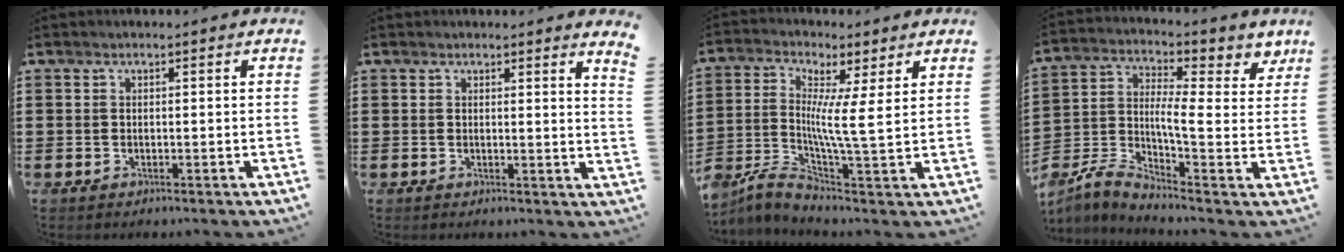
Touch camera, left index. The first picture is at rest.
{"total": 1.7, "force": [1.4, -0.5, 0.8], "torque": [-0.011, -0.007, 0.025]}
{"total": 6.5, "force": [1.3, 1.2, 6.3], "torque": [-0.129, -0.019, 0.019]}
{"total": 4.5, "force": [0.5, 1.8, 4.1], "torque": [-0.093, -0.024, -0.003]}